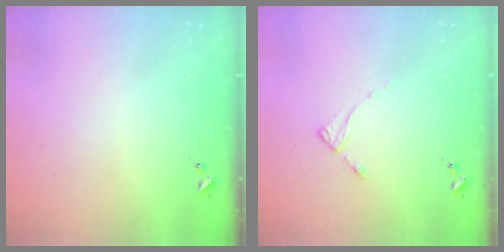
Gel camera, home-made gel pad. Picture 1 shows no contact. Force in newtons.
{"total": 2.2, "press": 2.2, "slide": 0.4}